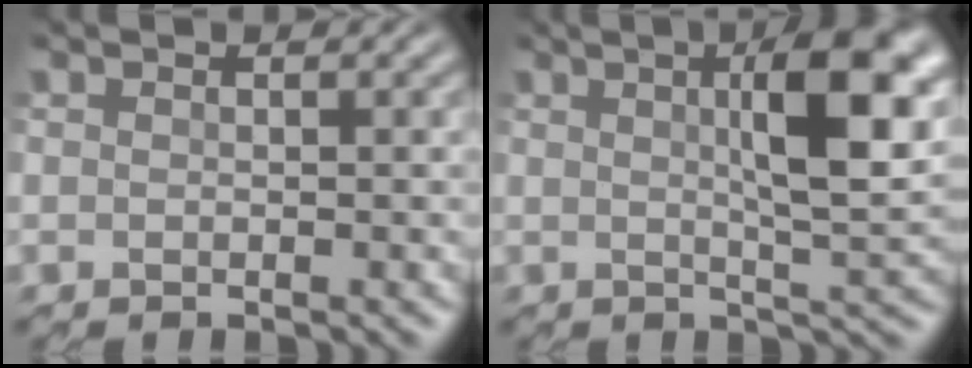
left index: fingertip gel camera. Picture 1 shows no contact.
{"total": 7.7, "force": [2.3, 1.7, 7.2], "torque": [-0.114, 0.012, 0.037]}